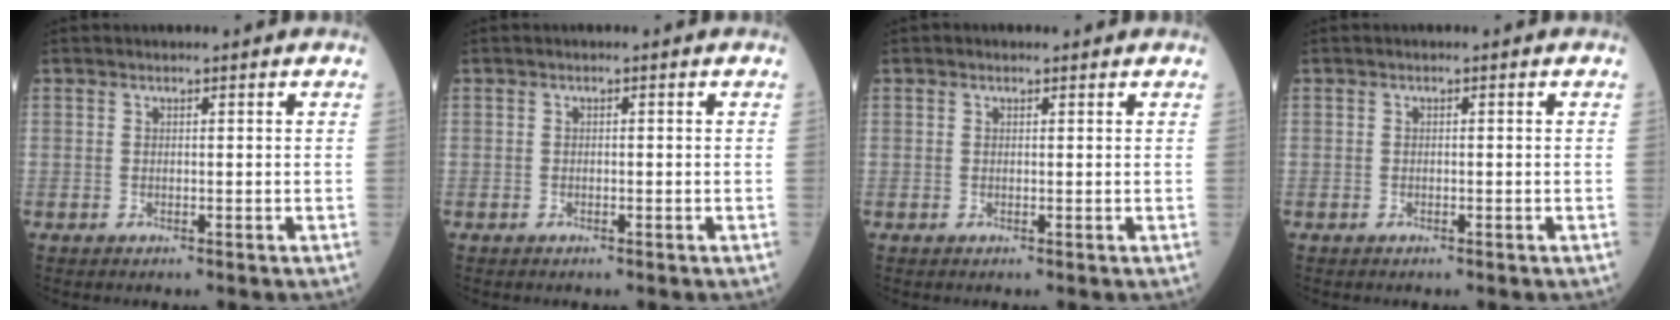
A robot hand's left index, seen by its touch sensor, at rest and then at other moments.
{"total": 0.0}
{"total": 0.6, "force": [0.4, 0.4, 0.1], "torque": [-0.006, -0.002, 0.002]}
{"total": 0.0}